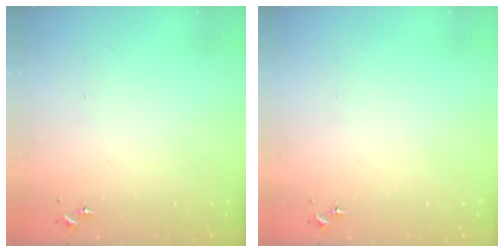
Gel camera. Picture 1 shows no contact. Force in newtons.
{"total": 0.0}